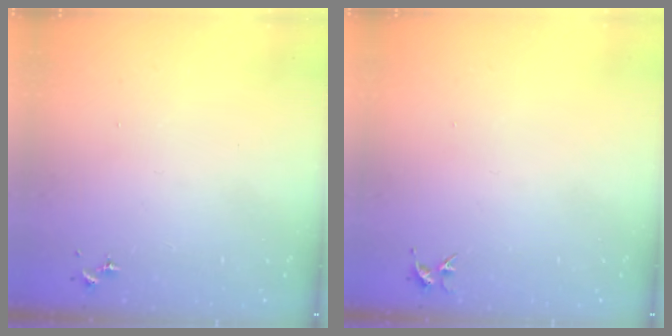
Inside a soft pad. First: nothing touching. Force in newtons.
{"total": 3.7, "press": 3.7, "slide": 0.4}